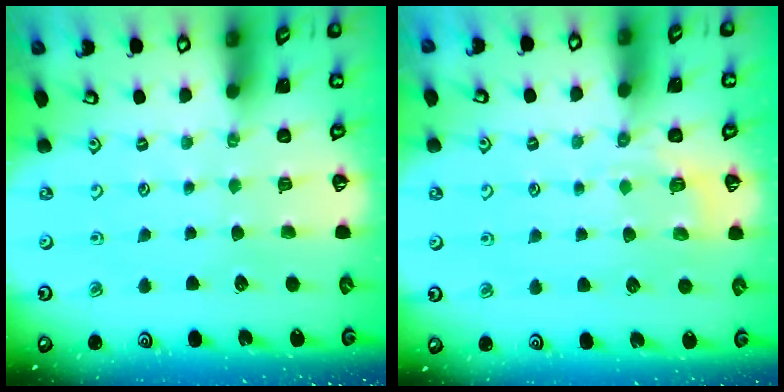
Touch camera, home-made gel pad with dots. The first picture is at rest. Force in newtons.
{"total": 4.4, "press": 4.1, "slide": 1.7}